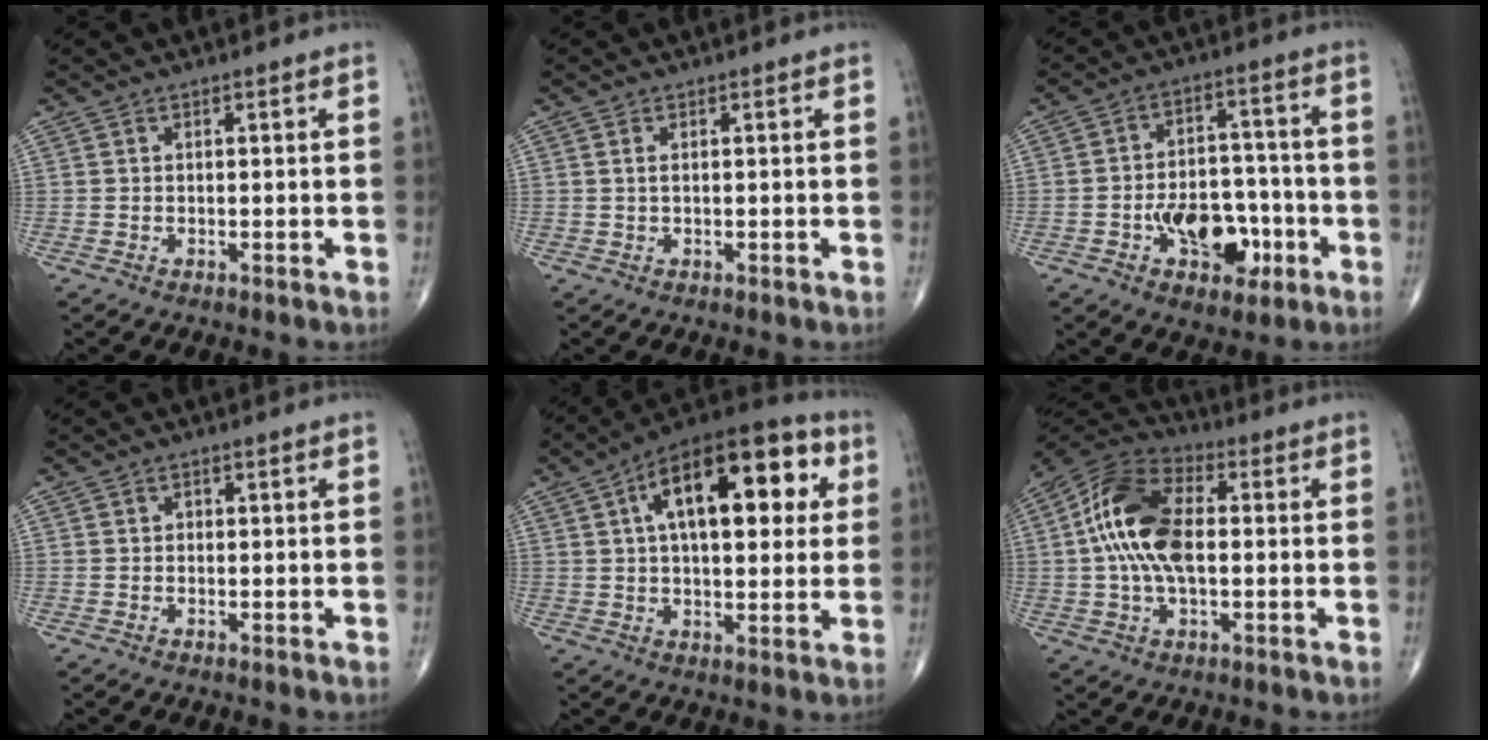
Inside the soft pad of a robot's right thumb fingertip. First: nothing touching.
{"total": 1.0, "force": [0.3, 0.4, 0.9], "torque": [-0.022, 0.004, 0.007]}
{"total": 13.1, "force": [-4.8, 8.2, 9.0], "torque": [-0.099, 0.042, -0.068]}
{"total": 0.6, "force": [0.1, 0.5, 0.3], "torque": [0.000, 0.002, -0.001]}
{"total": 22.3, "force": [6.5, 10.5, 18.5], "torque": [-0.255, 0.020, 0.091]}
{"total": 16.0, "force": [1.2, 8.8, 13.4], "torque": [-0.261, 0.026, 0.012]}